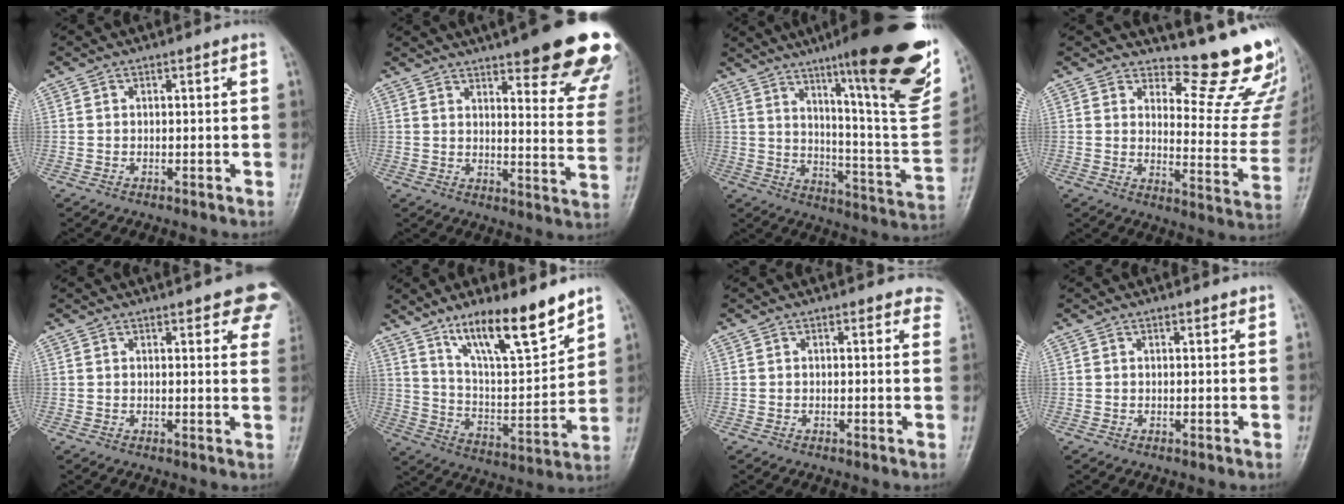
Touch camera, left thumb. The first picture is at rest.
{"total": 26.4, "force": [18.9, 6.4, 17.3], "torque": [-0.172, -0.082, 0.221]}
{"total": 29.4, "force": [16.5, 4.9, 23.9], "torque": [-0.289, -0.068, 0.249]}
{"total": 15.3, "force": [14.0, 3.1, 5.3], "torque": [-0.026, -0.169, 0.163]}
{"total": 11.8, "force": [7.9, 4.2, 7.8], "torque": [-0.060, -0.023, 0.076]}
{"total": 17.2, "force": [12.1, 4.5, 11.3], "torque": [-0.158, -0.075, 0.216]}
{"total": 3.8, "force": [3.3, 1.8, 0.6], "torque": [0.029, -0.013, 0.013]}
{"total": 1.0, "force": [0.8, 0.5, 0.4], "torque": [0.000, -0.004, 0.007]}